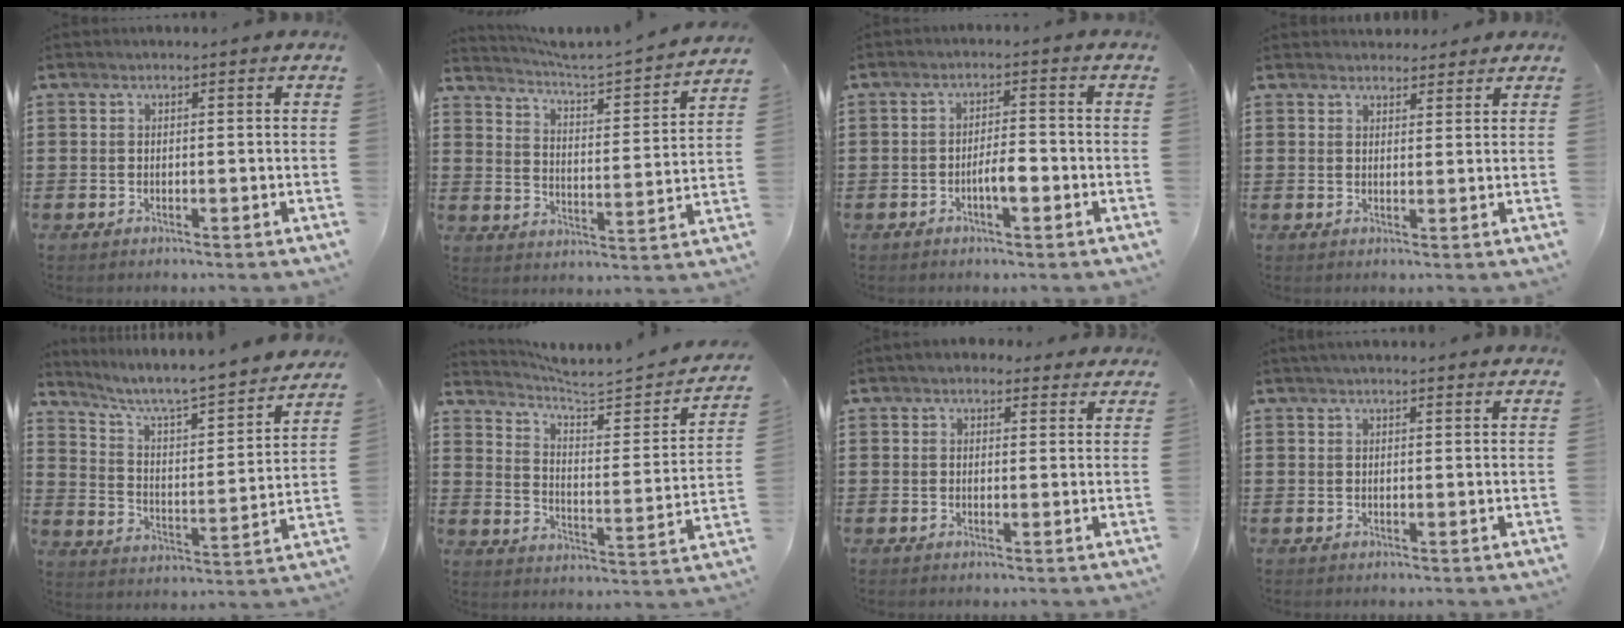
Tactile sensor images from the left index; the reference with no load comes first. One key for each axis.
{"total": 2.8, "fx": 2.7, "fy": -0.3, "fz": 0.7, "tx": -0.033, "ty": -0.033, "tz": 0.032}
{"total": 3.9, "fx": -1.5, "fy": 1.2, "fz": 3.4, "tx": -0.068, "ty": 0.005, "tz": -0.030}
{"total": 2.6, "fx": 2.4, "fy": 0.8, "fz": 0.0, "tx": 0.001, "ty": -0.005, "tz": 0.045}
{"total": 5.9, "fx": 5.2, "fy": 0.1, "fz": 2.6, "tx": -0.077, "ty": -0.048, "tz": 0.080}
{"total": 4.2, "fx": 3.8, "fy": 0.3, "fz": 1.7, "tx": -0.050, "ty": -0.037, "tz": 0.053}
{"total": 2.3, "fx": 1.7, "fy": 1.3, "fz": 0.7, "tx": -0.013, "ty": 0.003, "tz": 0.029}
{"total": 1.3, "fx": 1.2, "fy": 0.2, "fz": 0.6, "tx": -0.013, "ty": 0.002, "tz": 0.022}